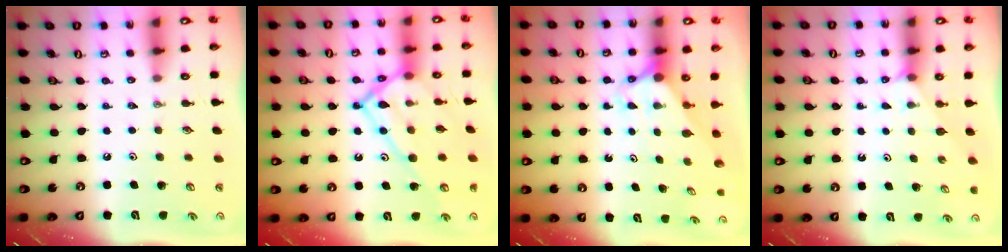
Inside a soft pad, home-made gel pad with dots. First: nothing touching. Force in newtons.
{"total": 18.8, "press": 18.8, "slide": 1.1}
{"total": 2.7, "press": 2.7, "slide": 0.0}
{"total": 2.2, "press": 2.2, "slide": 0.4}